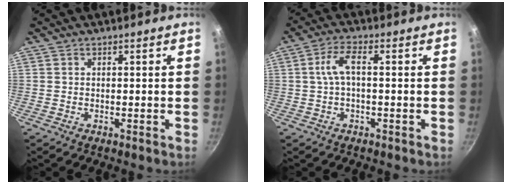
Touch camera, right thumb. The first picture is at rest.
{"total": 4.8, "force": [0.0, 1.8, 4.5], "torque": [-0.101, 0.019, -0.002]}